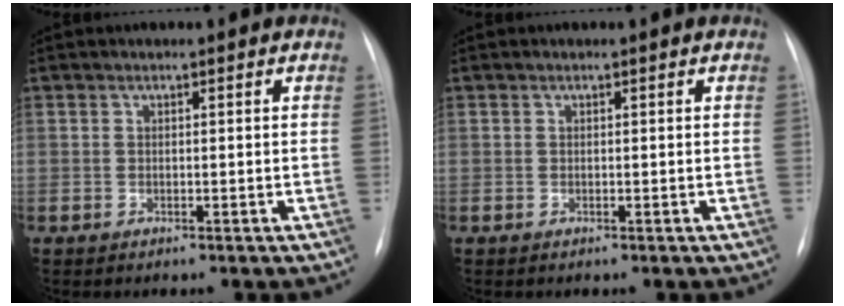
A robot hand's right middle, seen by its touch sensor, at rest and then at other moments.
{"total": 0.0}